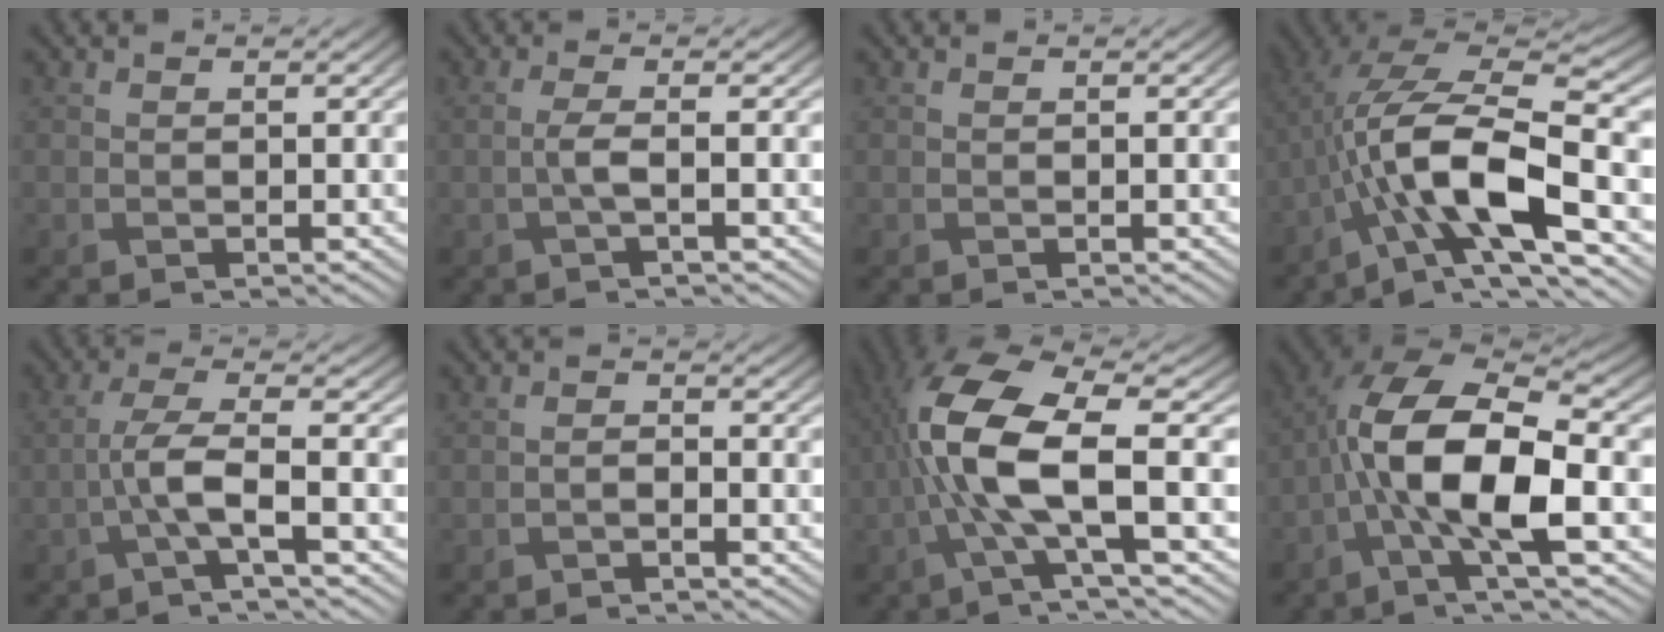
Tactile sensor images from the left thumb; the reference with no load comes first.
{"total": 2.2, "force": [-0.4, 0.2, 2.2], "torque": [-0.049, 0.008, -0.016]}
{"total": 0.0}
{"total": 14.2, "force": [-4.3, 4.8, 12.7], "torque": [-0.241, 0.009, -0.080]}
{"total": 5.1, "force": [-1.7, 0.7, 4.8], "torque": [-0.103, 0.016, -0.049]}
{"total": 1.1, "force": [-0.9, 0.2, 0.6], "torque": [-0.013, 0.003, -0.019]}
{"total": 10.3, "force": [-1.0, 2.8, 9.8], "torque": [-0.216, 0.016, -0.021]}
{"total": 11.7, "force": [-2.4, 4.1, 10.6], "torque": [-0.215, 0.008, -0.052]}